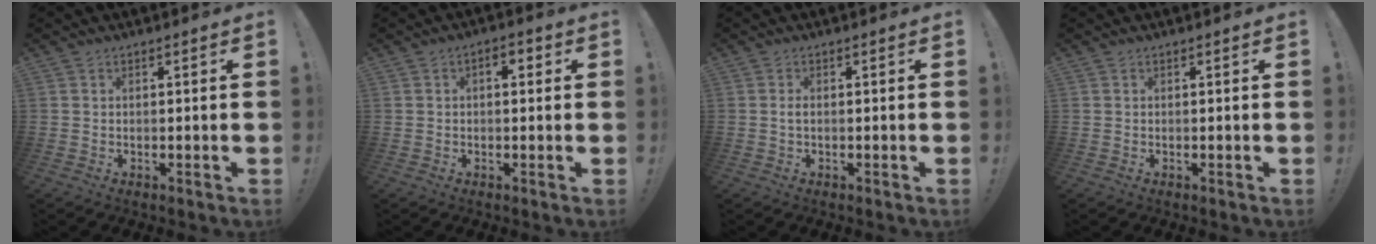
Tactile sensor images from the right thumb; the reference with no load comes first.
{"total": 2.8, "force": [-0.2, 1.9, 2.0], "torque": [-0.025, 0.009, -0.009]}
{"total": 1.2, "force": [-0.3, 0.6, 1.0], "torque": [-0.021, 0.004, -0.006]}
{"total": 0.0}